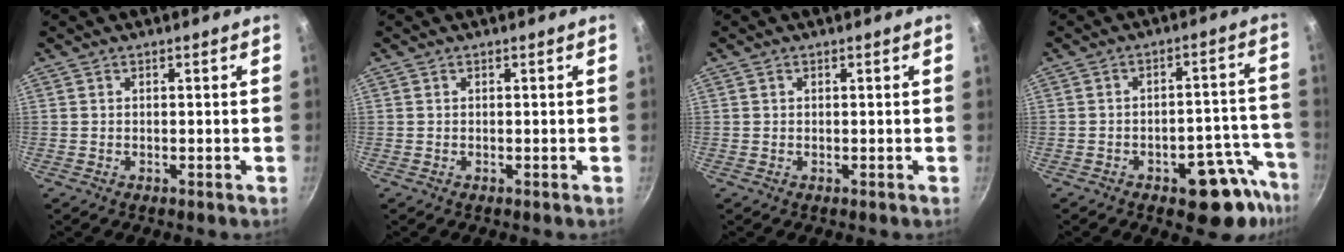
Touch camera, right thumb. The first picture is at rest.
{"total": 0.0}
{"total": 0.0}
{"total": 11.3, "force": [-6.8, 4.7, 7.8], "torque": [-0.065, 0.062, -0.084]}